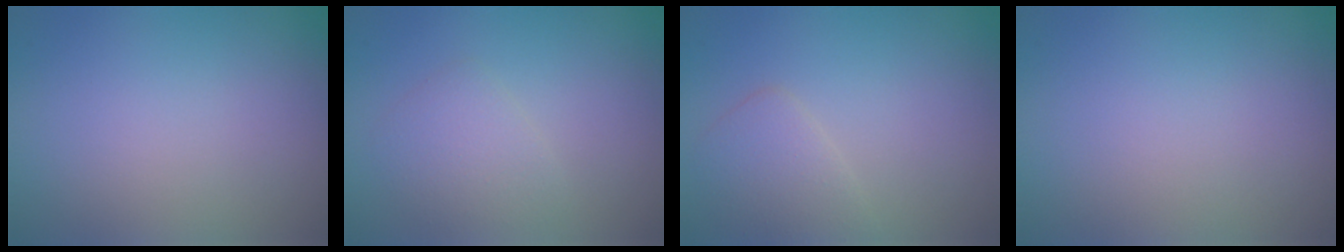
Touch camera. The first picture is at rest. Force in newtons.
{"total": 2.4, "press": 2.4, "slide": 0.1}
{"total": 2.5, "press": 2.5, "slide": 0.2}
{"total": 0.0}